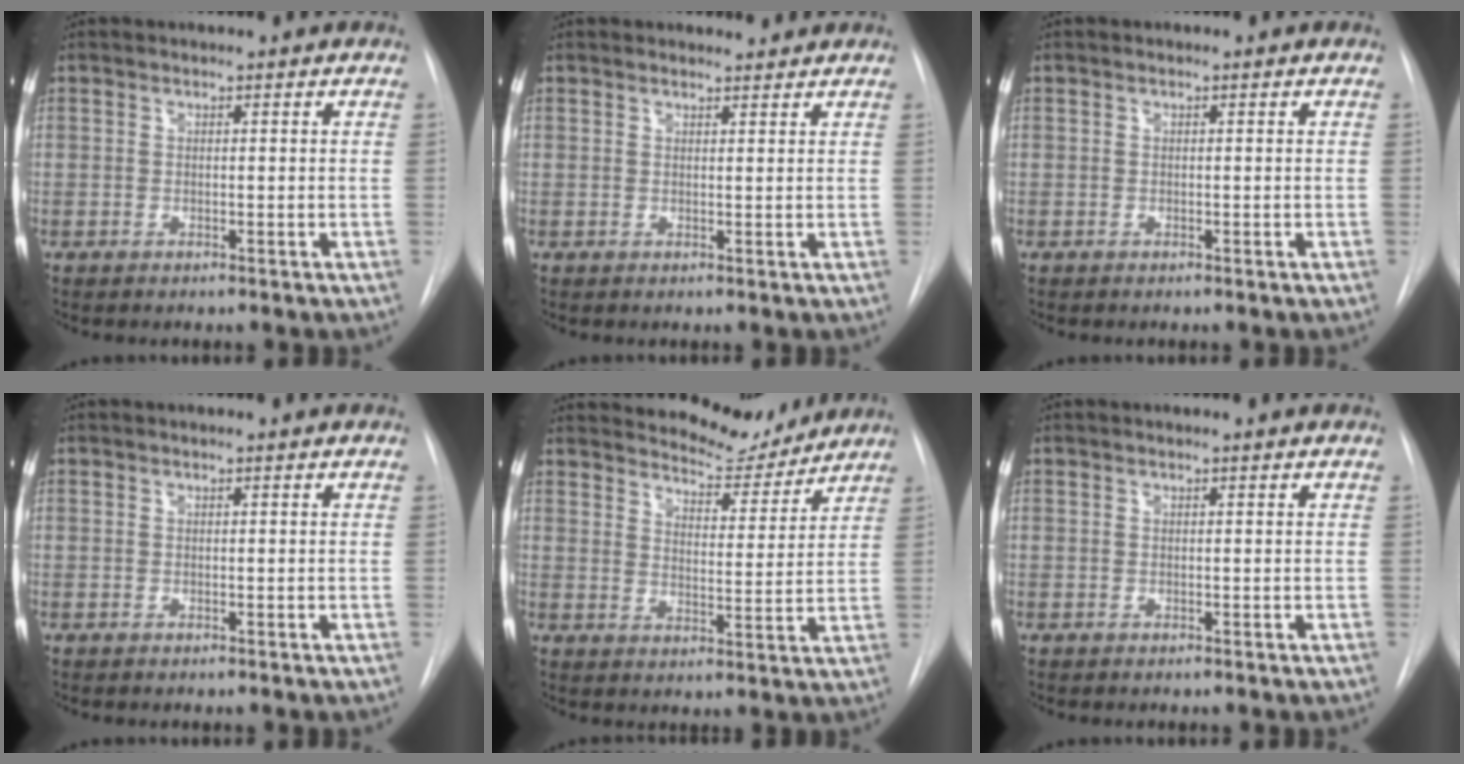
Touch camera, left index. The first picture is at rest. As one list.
[{"total": 1.4, "force": [1.3, 0.4, -0.1], "torque": [-0.004, 0.000, 0.018]}, {"total": 0.0}, {"total": 0.9, "force": [0.7, -0.1, 0.5], "torque": [-0.007, 0.007, 0.008]}, {"total": 9.3, "force": [9.0, 2.0, 1.3], "torque": [-0.016, -0.018, 0.124]}, {"total": 1.2, "force": [1.0, -0.1, 0.5], "torque": [-0.008, 0.008, 0.010]}]